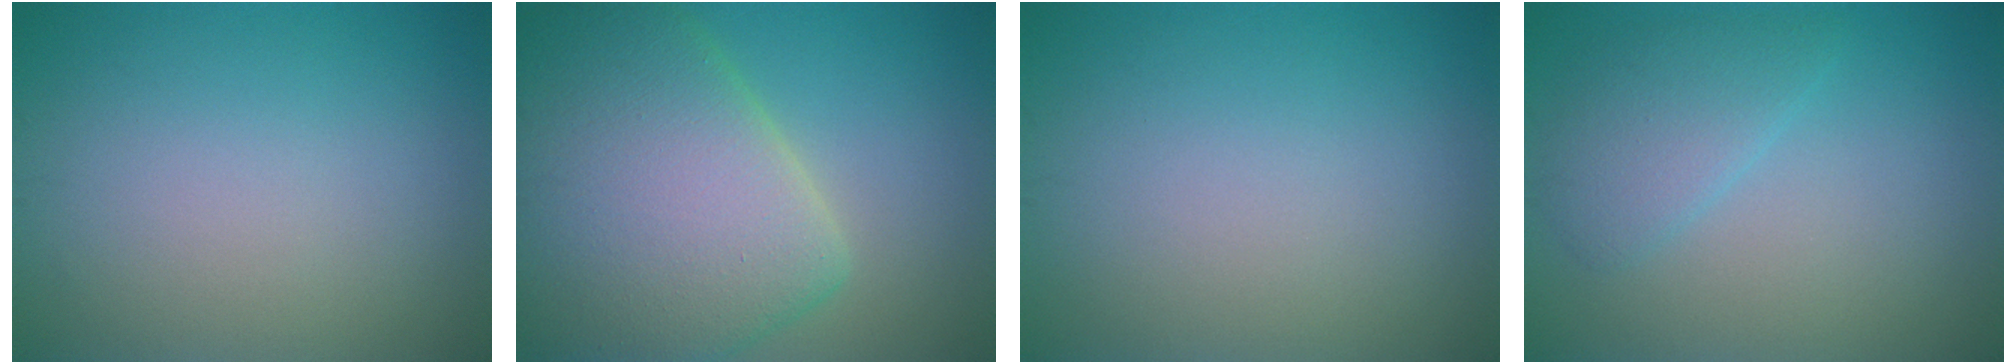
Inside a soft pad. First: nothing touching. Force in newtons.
{"total": 11.7, "press": 11.6, "slide": 0.9}
{"total": 0.0}
{"total": 2.7, "press": 2.7, "slide": 0.1}